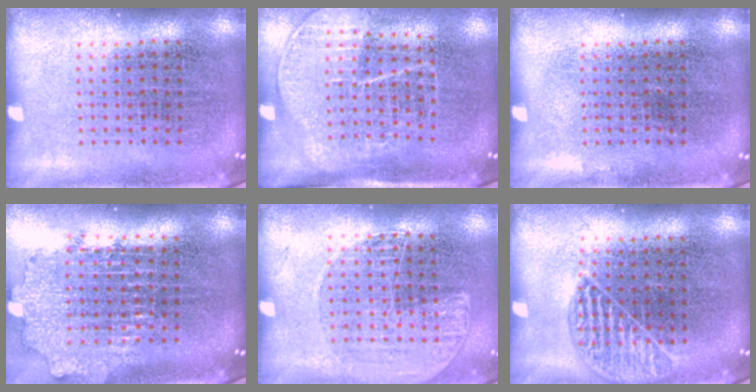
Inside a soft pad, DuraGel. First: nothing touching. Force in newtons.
{"total": 1.7, "press": 1.4, "slide": 1.0}
{"total": 0.0}
{"total": 2.1, "press": 1.6, "slide": 1.2}
{"total": 1.3, "press": 1.3, "slide": 0.1}
{"total": 1.1, "press": 1.0, "slide": 0.4}